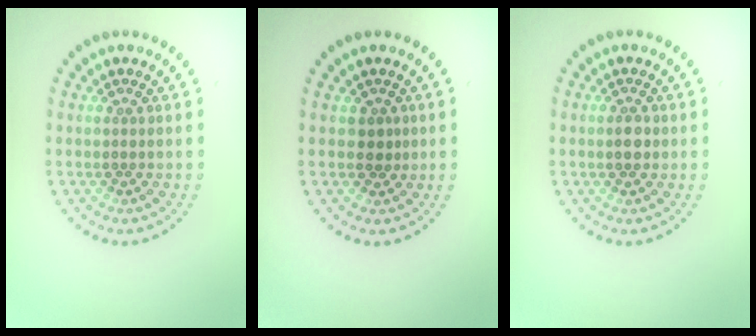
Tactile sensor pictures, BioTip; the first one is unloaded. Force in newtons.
{"total": 1.2, "press": 0.9, "slide": 0.8}
{"total": 1.3, "press": 1.2, "slide": 0.4}